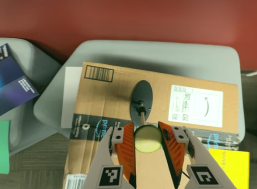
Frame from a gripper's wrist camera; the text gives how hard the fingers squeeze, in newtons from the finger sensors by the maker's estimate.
{"total": 9.6, "left": 9.8, "right": 9.5}